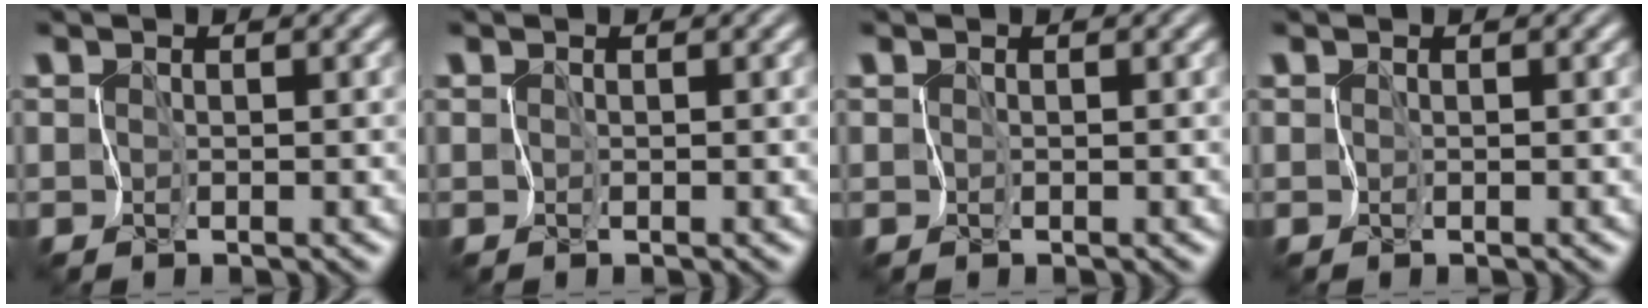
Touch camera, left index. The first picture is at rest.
{"total": 0.0}
{"total": 0.0}
{"total": 0.0}